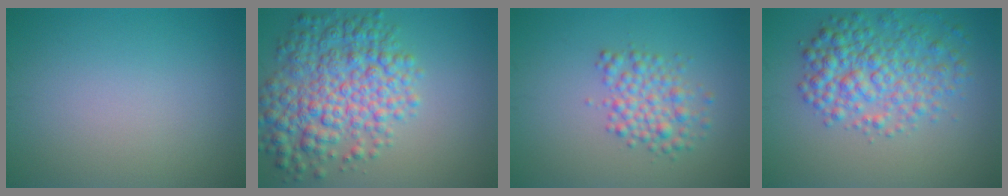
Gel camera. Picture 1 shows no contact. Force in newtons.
{"total": 7.9, "press": 7.9, "slide": 0.2}
{"total": 3.3, "press": 3.3, "slide": 0.0}
{"total": 5.8, "press": 5.8, "slide": 0.2}